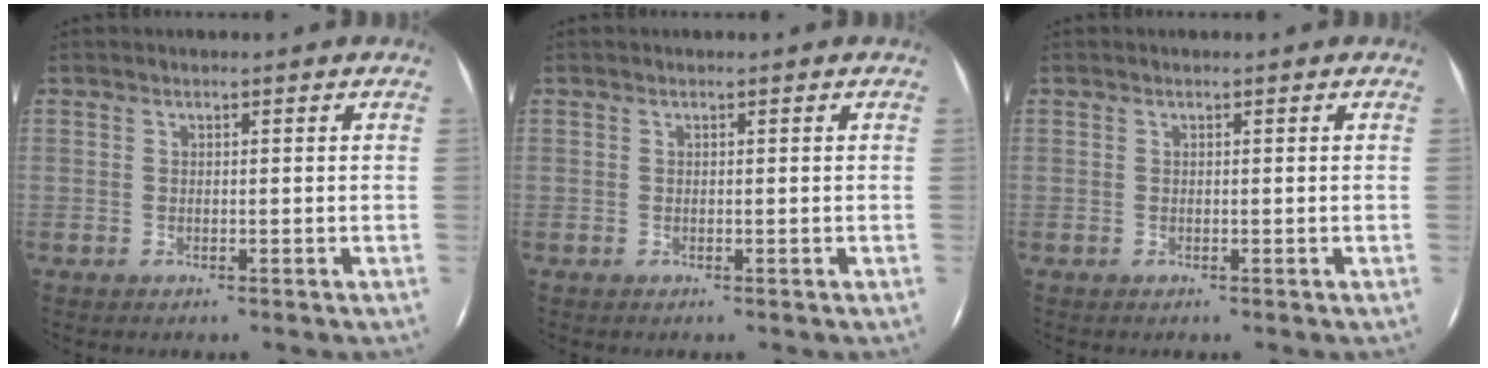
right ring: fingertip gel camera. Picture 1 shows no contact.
{"total": 0.0}
{"total": 0.0}